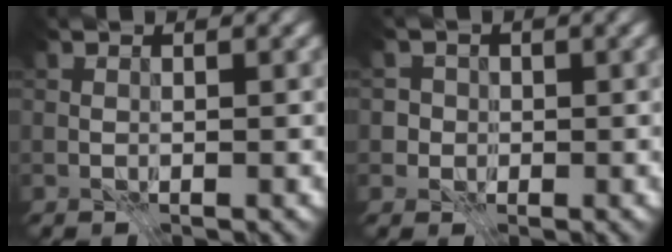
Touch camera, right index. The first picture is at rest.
{"total": 2.3, "force": [0.0, 2.3, 0.4], "torque": [0.002, 0.003, -0.002]}